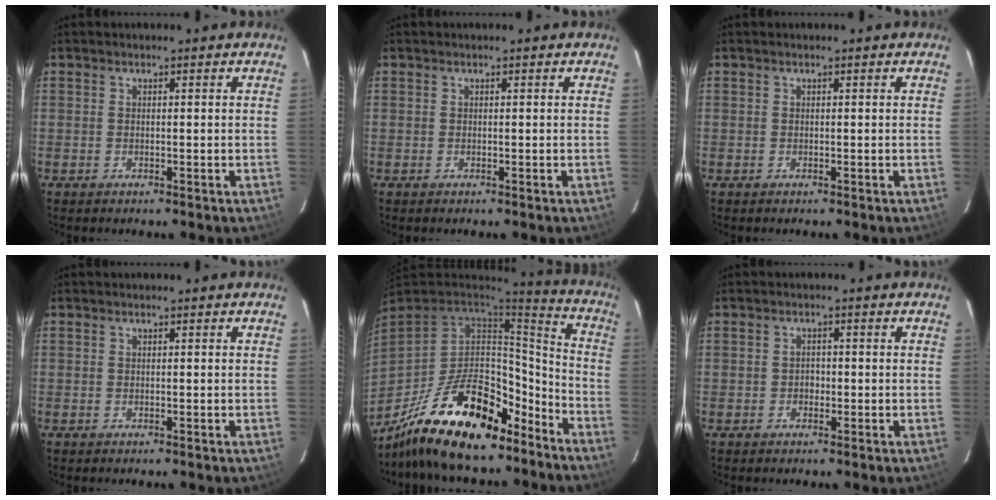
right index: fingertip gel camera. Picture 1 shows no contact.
{"total": 0.0}
{"total": 0.0}
{"total": 0.0}
{"total": 26.3, "force": [-18.8, 10.9, 14.8], "torque": [-0.285, 0.008, -0.288]}
{"total": 1.3, "force": [-0.5, 1.2, 0.4], "torque": [-0.005, 0.003, -0.006]}